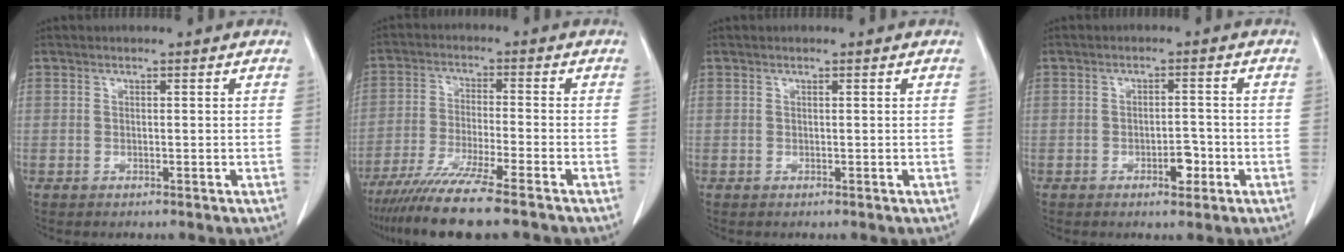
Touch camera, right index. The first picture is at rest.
{"total": 12.2, "force": [-9.6, -0.2, 7.6], "torque": [-0.126, -0.034, -0.158]}
{"total": 0.0}
{"total": 3.0, "force": [-1.4, 1.2, 2.4], "torque": [-0.033, 0.004, -0.018]}